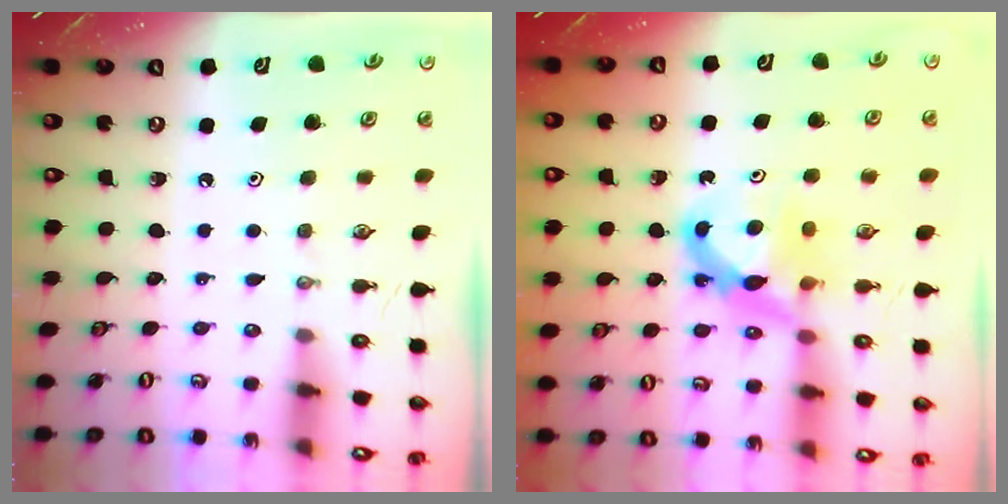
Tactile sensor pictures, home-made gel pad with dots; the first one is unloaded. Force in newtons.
{"total": 7.2, "press": 7.2, "slide": 0.5}